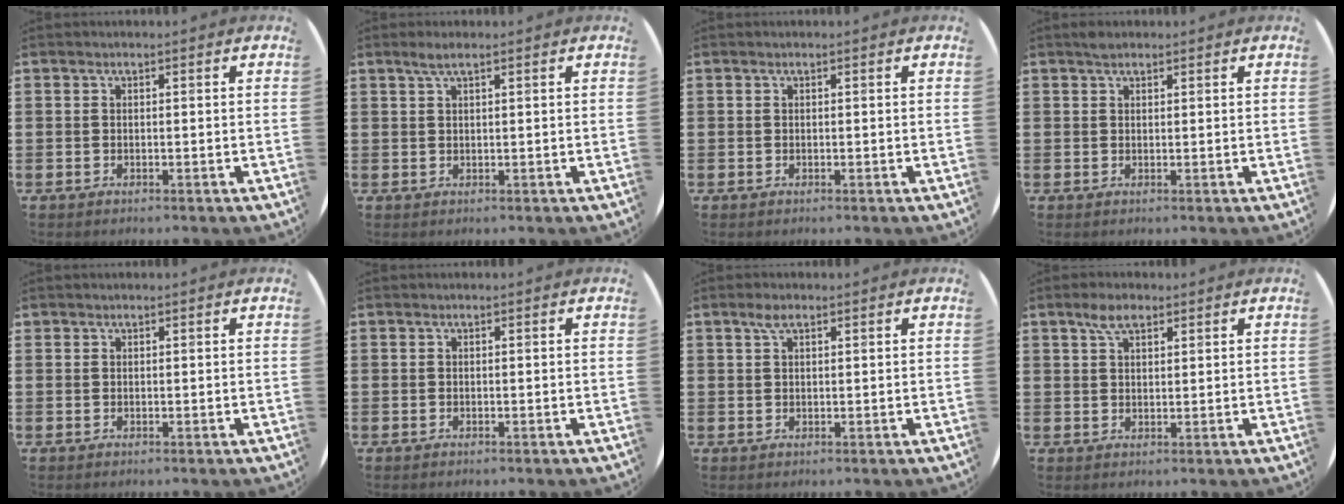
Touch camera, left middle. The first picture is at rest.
{"total": 1.9, "force": [1.3, 0.1, 1.4], "torque": [-0.029, 0.003, 0.021]}
{"total": 0.0}
{"total": 1.1, "force": [1.0, 0.4, 0.4], "torque": [-0.001, 0.000, 0.016]}
{"total": 0.0}
{"total": 0.0}
{"total": 2.0, "force": [1.2, 0.8, 1.4], "torque": [-0.030, 0.005, 0.020]}
{"total": 3.8, "force": [2.7, 1.6, 2.1], "torque": [-0.039, 0.005, 0.046]}